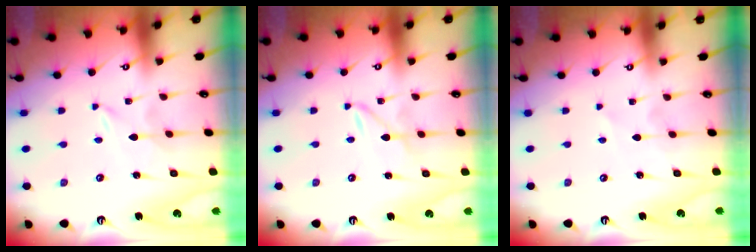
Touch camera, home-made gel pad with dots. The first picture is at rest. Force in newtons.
{"total": 2.6, "press": 2.6, "slide": 0.2}
{"total": 0.9, "press": 0.9, "slide": 0.2}